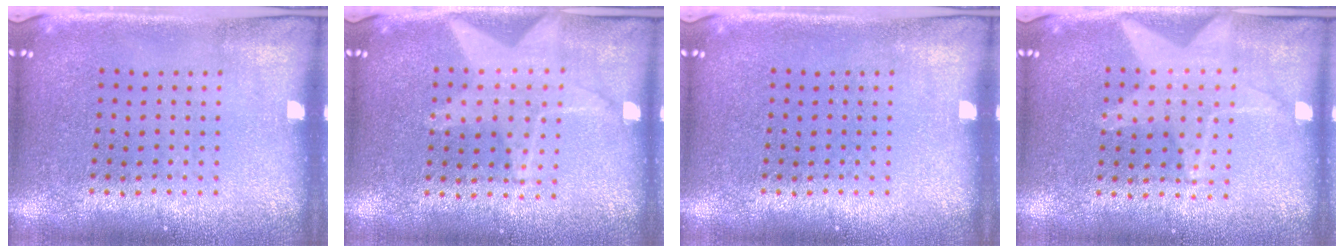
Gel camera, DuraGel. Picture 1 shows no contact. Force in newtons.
{"total": 1.3, "press": 1.3, "slide": 0.3}
{"total": 0.0}
{"total": 0.9, "press": 0.9, "slide": 0.0}